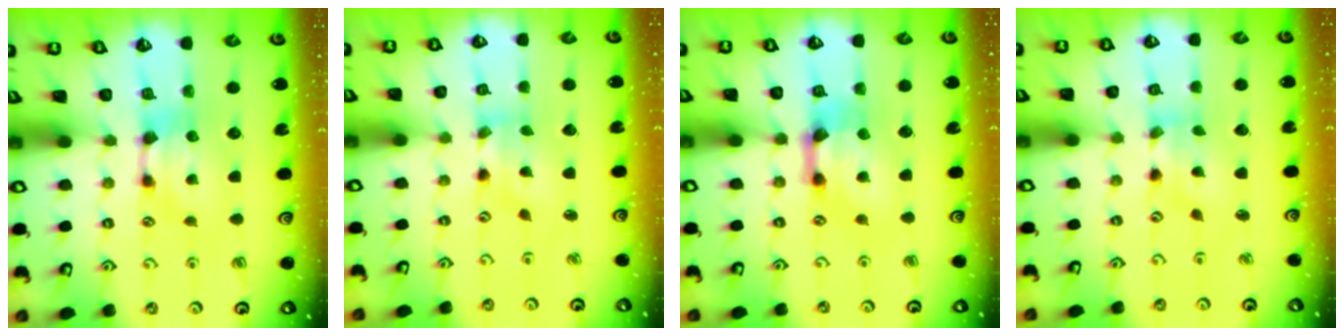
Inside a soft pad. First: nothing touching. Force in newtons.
{"total": 1.4, "press": 0.3, "slide": 1.4}
{"total": 2.4, "press": 1.6, "slide": 1.8}
{"total": 1.4, "press": 0.3, "slide": 1.4}